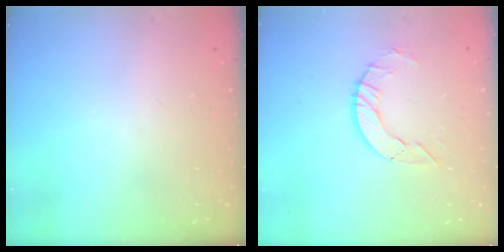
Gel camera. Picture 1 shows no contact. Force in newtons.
{"total": 7.1, "press": 7.0, "slide": 0.7}